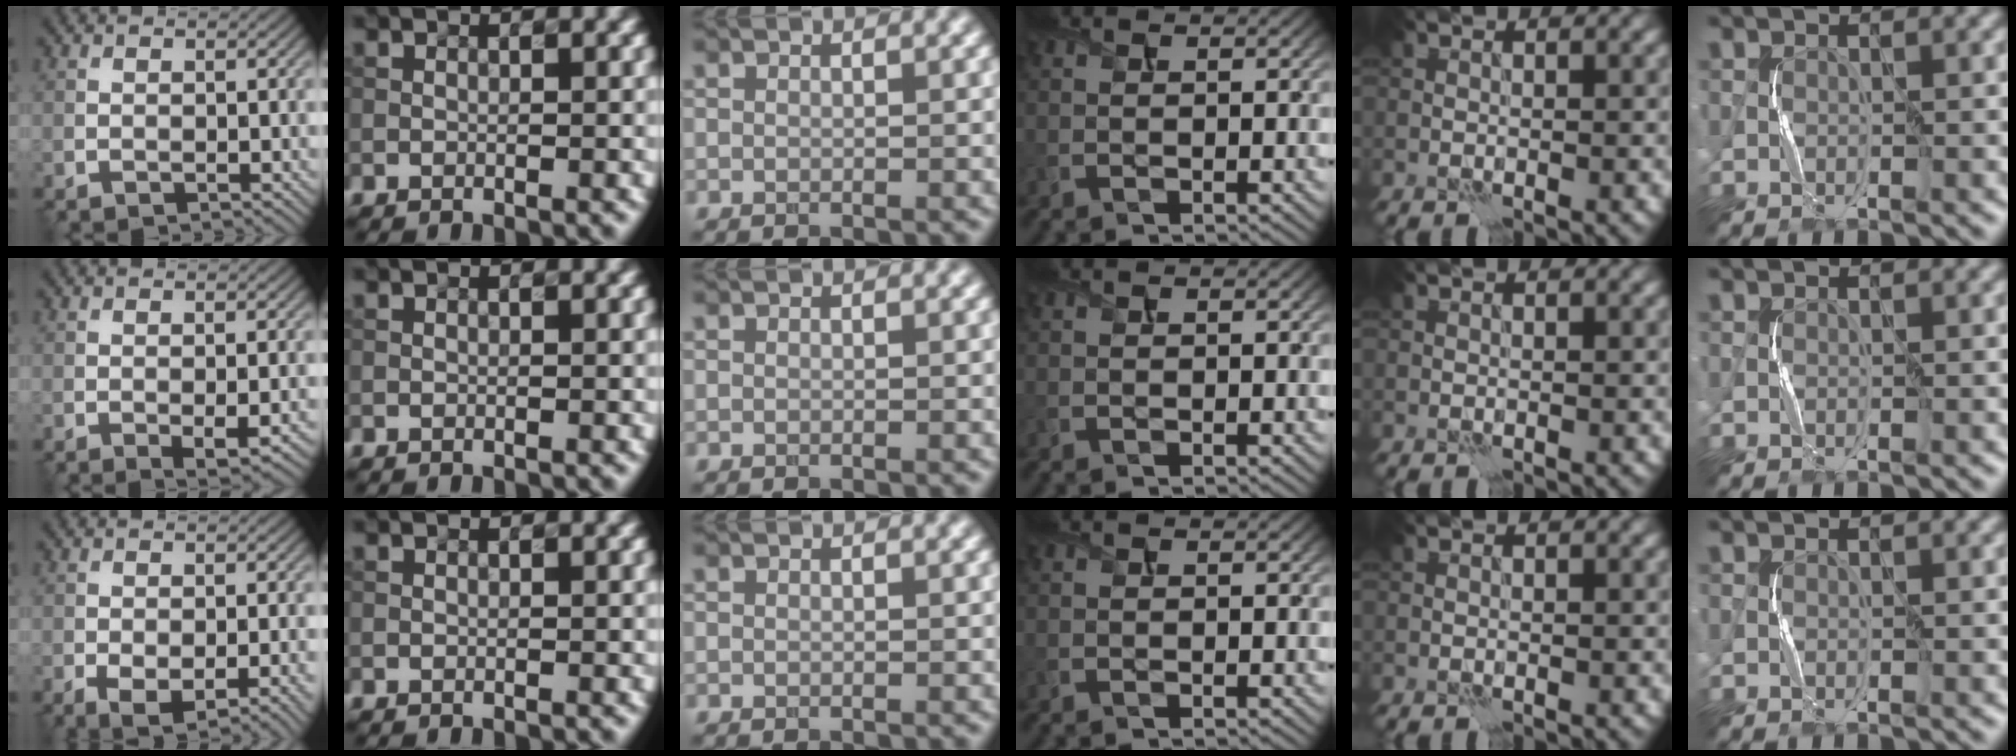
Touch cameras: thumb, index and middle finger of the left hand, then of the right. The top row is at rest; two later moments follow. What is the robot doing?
{"motion": "squeeze", "object": "air blower"}